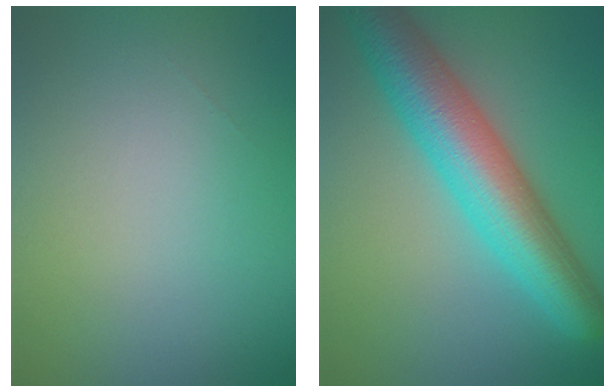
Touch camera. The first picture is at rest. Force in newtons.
{"total": 8.3, "press": 8.3, "slide": 0.2}